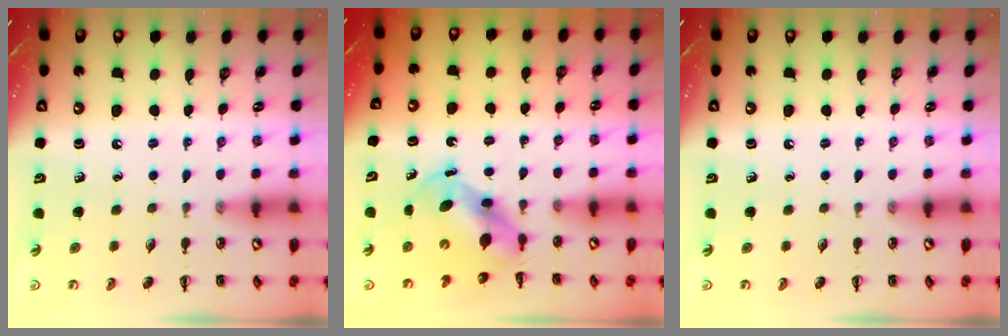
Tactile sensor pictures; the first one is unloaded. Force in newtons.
{"total": 5.5, "press": 5.4, "slide": 0.6}
{"total": 0.0}